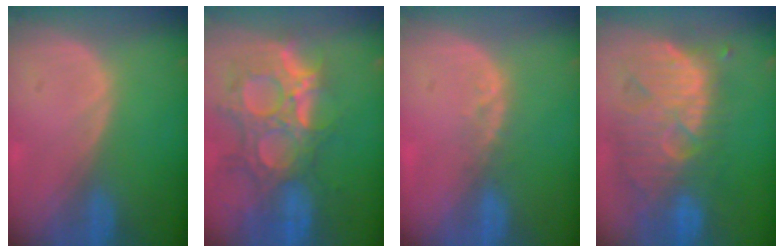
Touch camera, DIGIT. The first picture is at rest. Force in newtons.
{"total": 13.1, "press": 11.2, "slide": 6.8}
{"total": 2.1, "press": 1.8, "slide": 1.1}
{"total": 12.4, "press": 11.1, "slide": 5.5}